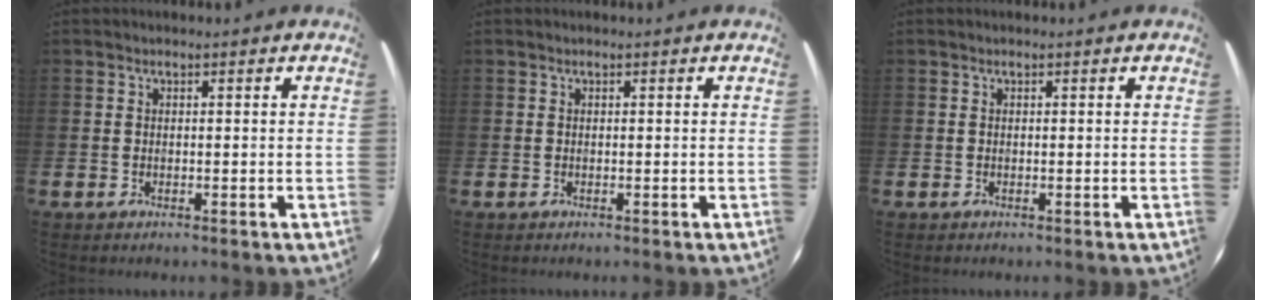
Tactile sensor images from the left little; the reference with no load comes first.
{"total": 0.0}
{"total": 0.0}